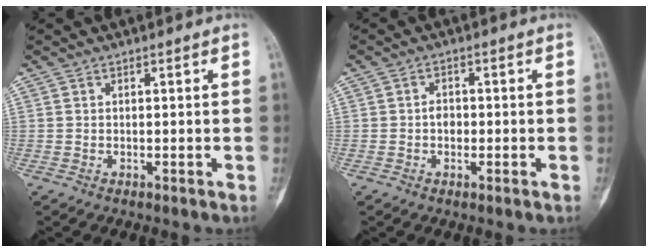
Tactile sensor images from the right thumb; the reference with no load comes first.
{"total": 2.0, "force": [-0.5, 1.4, 1.3], "torque": [-0.011, 0.005, -0.012]}